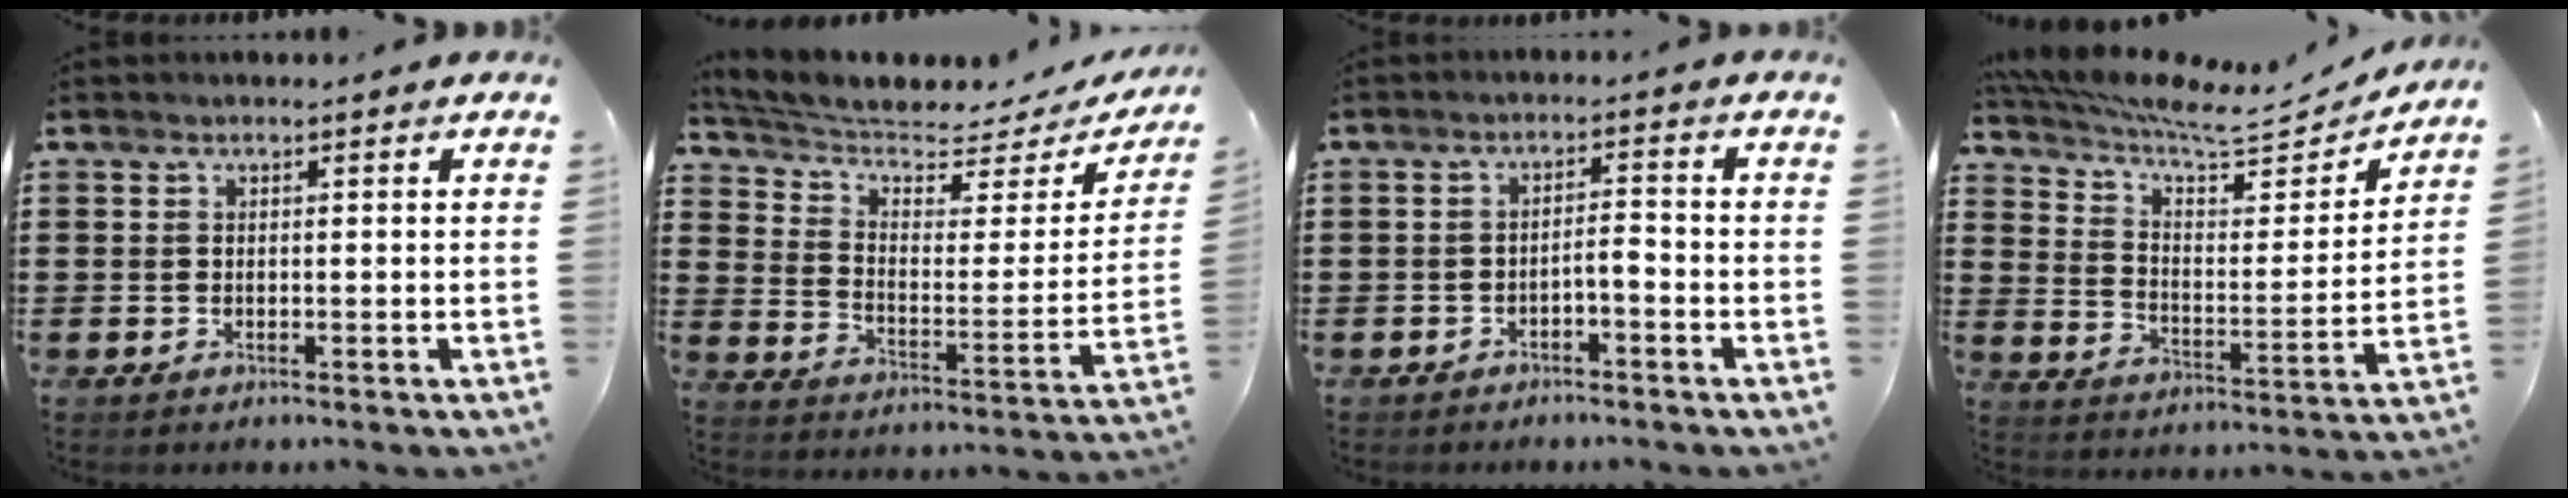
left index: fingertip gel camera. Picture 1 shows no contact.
{"total": 4.5, "force": [3.7, 1.6, 2.0], "torque": [-0.062, -0.031, 0.058]}
{"total": 2.3, "force": [-2.0, 0.4, 1.2], "torque": [-0.027, 0.005, -0.044]}
{"total": 7.7, "force": [6.8, 1.5, 3.1], "torque": [-0.086, -0.048, 0.112]}